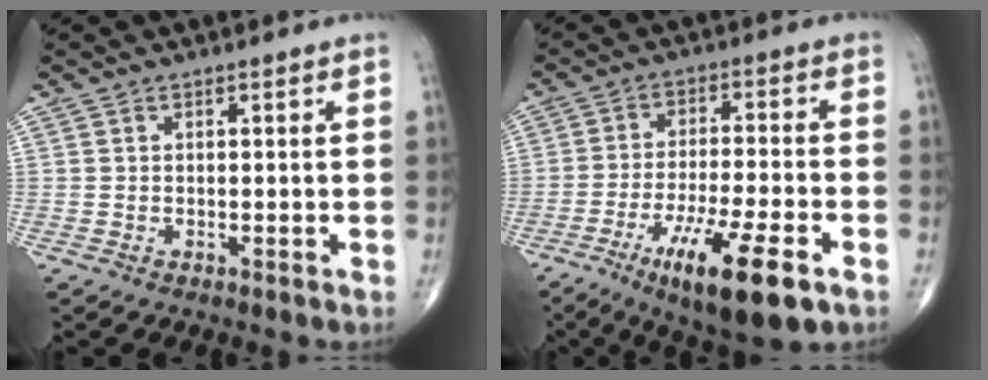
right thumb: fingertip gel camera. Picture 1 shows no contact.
{"total": 15.2, "force": [-7.5, 3.3, 12.8], "torque": [-0.221, 0.009, -0.117]}